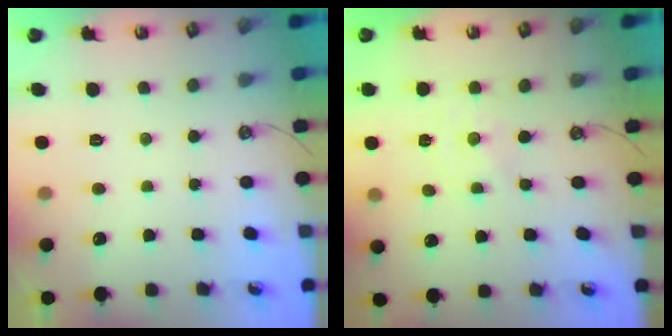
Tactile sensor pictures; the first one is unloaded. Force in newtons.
{"total": 0.0}